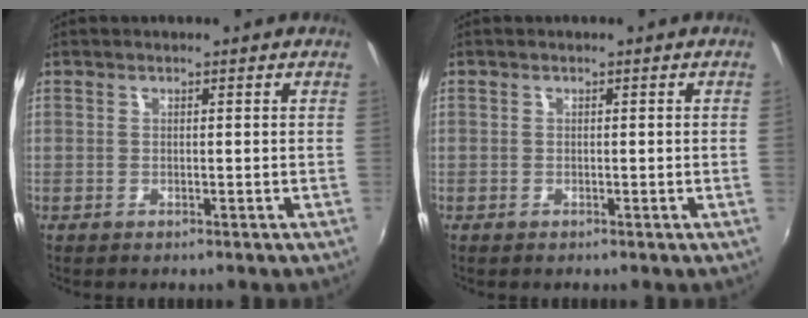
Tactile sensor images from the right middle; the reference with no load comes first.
{"total": 0.0}